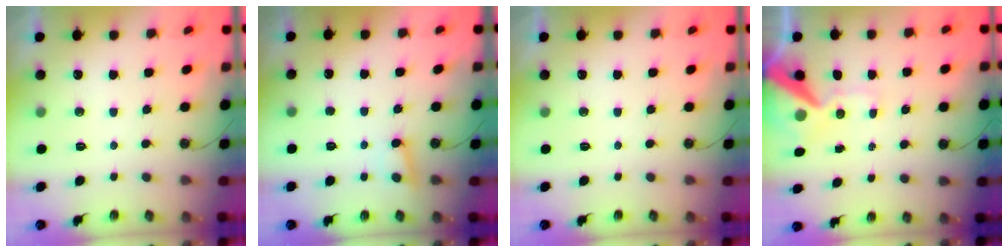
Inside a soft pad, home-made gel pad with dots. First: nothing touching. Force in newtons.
{"total": 3.7, "press": 3.7, "slide": 0.4}
{"total": 0.0}
{"total": 12.7, "press": 12.5, "slide": 2.1}